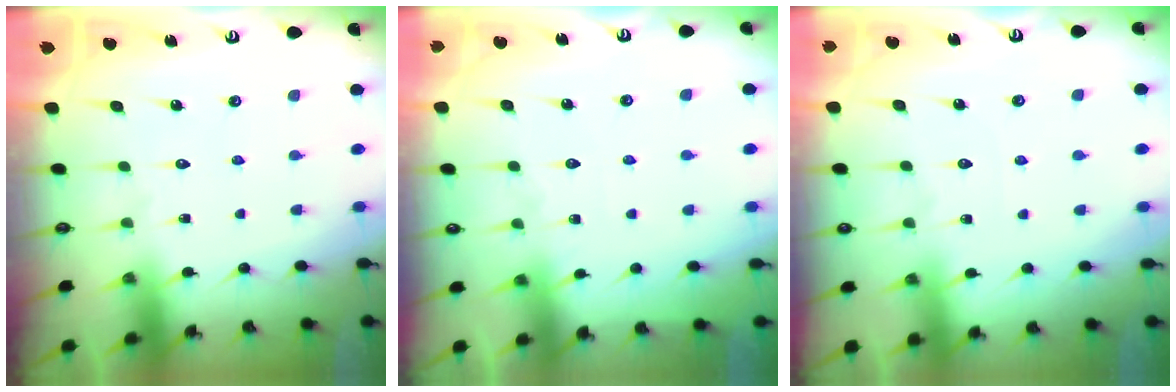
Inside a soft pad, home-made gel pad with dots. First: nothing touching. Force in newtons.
{"total": 2.6, "press": 2.6, "slide": 0.4}
{"total": 2.5, "press": 2.5, "slide": 0.5}